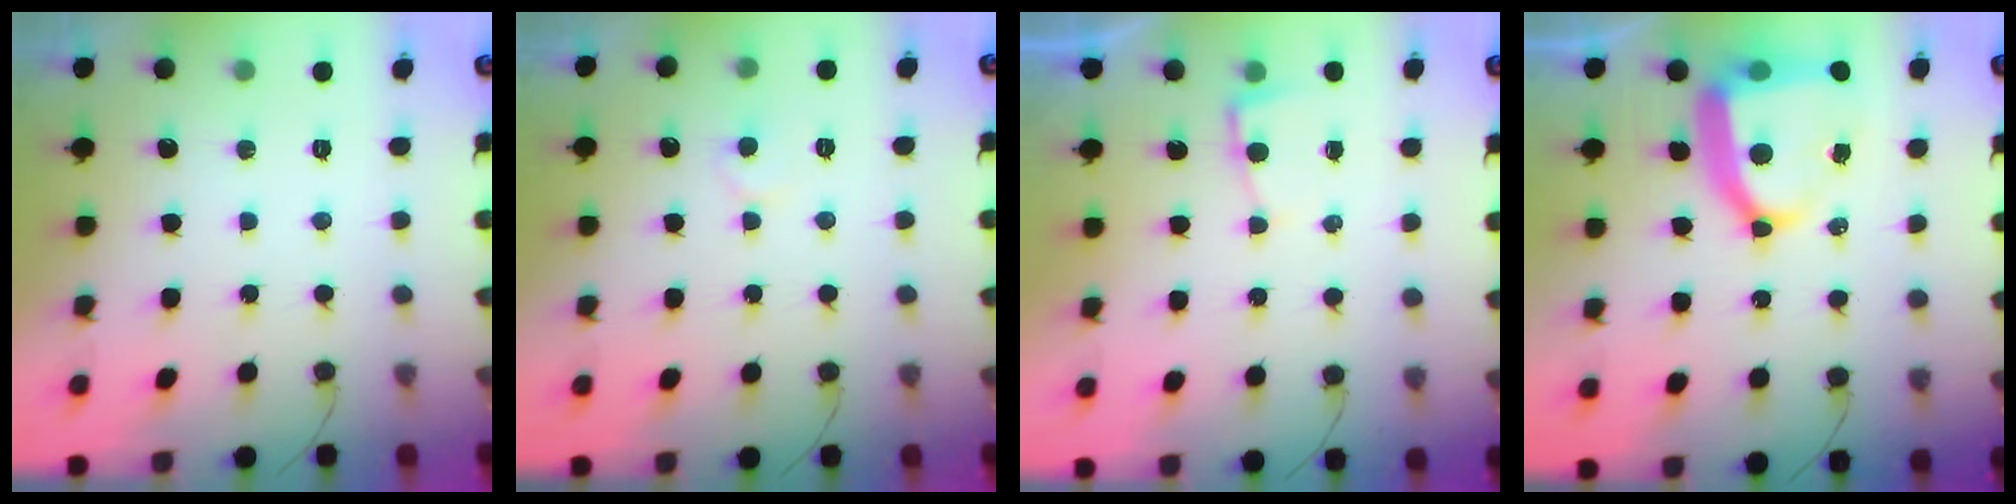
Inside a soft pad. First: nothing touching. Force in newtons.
{"total": 5.4, "press": 5.4, "slide": 0.6}
{"total": 2.3, "press": 2.3, "slide": 0.3}
{"total": 13.9, "press": 13.9, "slide": 1.5}